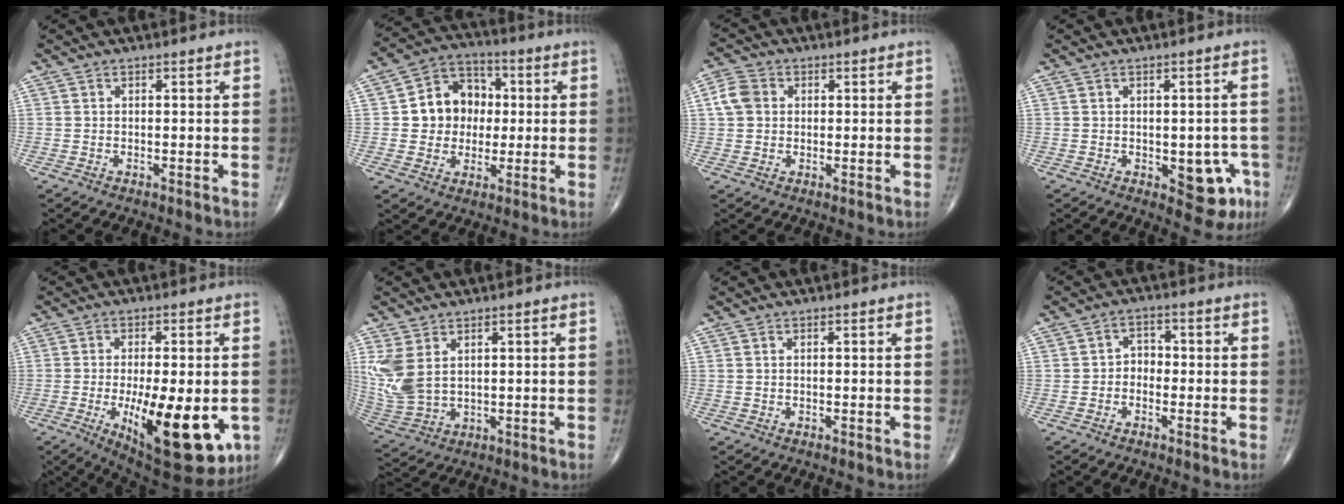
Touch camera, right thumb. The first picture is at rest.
{"total": 11.2, "force": [0.6, 9.7, 5.7], "torque": [-0.044, 0.021, 0.004]}
{"total": 4.8, "force": [0.8, 4.0, 2.6], "torque": [-0.045, 0.009, 0.008]}
{"total": 8.0, "force": [-2.5, 4.2, 6.4], "torque": [-0.042, 0.006, -0.020]}
{"total": 19.6, "force": [-5.0, 7.4, 17.5], "torque": [-0.229, -0.022, -0.051]}
{"total": 9.1, "force": [2.9, 5.6, 6.6], "torque": [-0.156, -0.009, 0.074]}
{"total": 0.0}
{"total": 3.0, "force": [-0.9, 2.4, 1.6], "torque": [-0.004, 0.016, -0.027]}